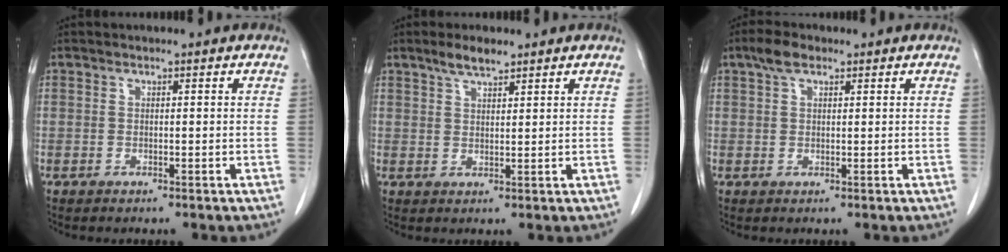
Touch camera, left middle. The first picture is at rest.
{"total": 3.5, "force": [2.8, 0.8, 2.0], "torque": [-0.044, 0.004, 0.053]}
{"total": 3.1, "force": [1.9, 1.4, 1.9], "torque": [-0.042, 0.012, 0.037]}